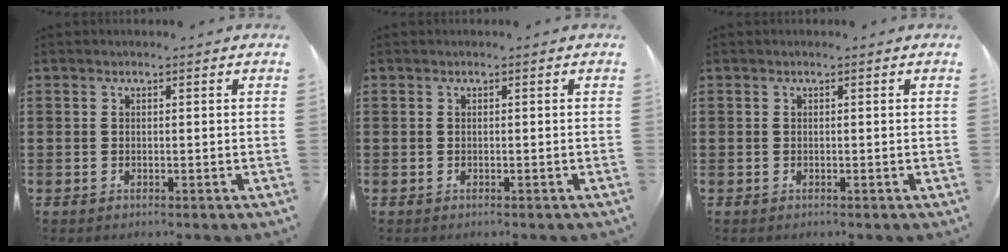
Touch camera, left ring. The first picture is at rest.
{"total": 0.0}
{"total": 0.0}